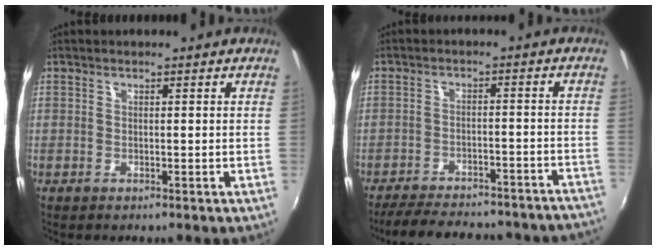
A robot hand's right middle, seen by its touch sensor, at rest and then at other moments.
{"total": 22.9, "force": [-20.4, 6.2, 8.5], "torque": [-0.162, 0.003, -0.248]}